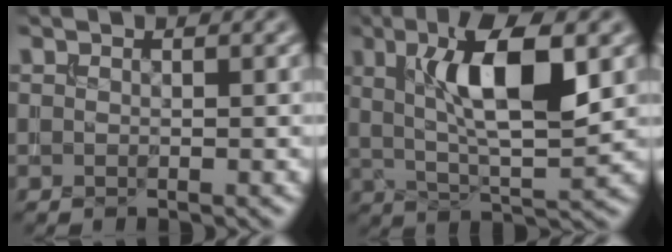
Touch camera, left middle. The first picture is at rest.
{"total": 8.8, "force": [2.3, 2.6, 8.1], "torque": [-0.140, 0.002, 0.039]}